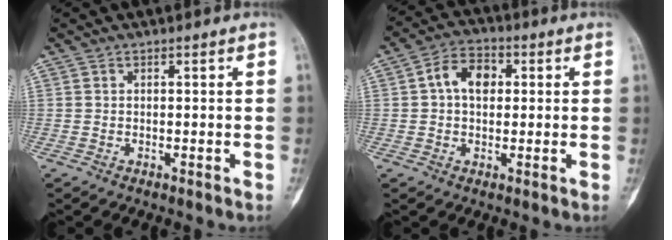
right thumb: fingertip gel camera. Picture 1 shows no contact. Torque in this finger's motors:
{"motor_torque": [-0.59, 0.62, 0.01, 0.02, 0.19]}